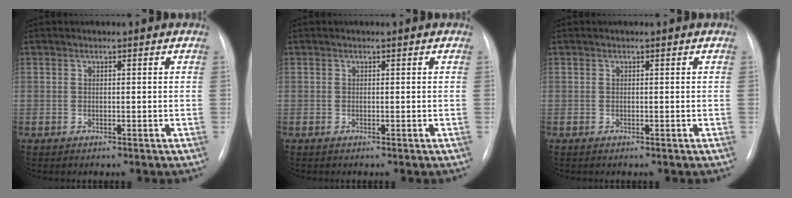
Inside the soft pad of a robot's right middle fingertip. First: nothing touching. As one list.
[{"total": 0.0}, {"total": 0.0}]